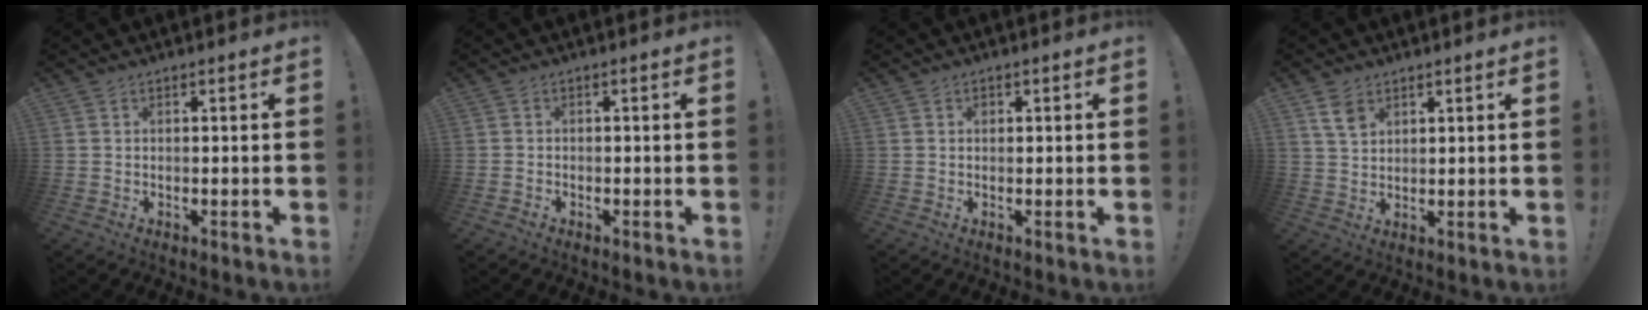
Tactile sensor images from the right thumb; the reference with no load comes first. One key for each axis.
{"total": 1.0, "fx": -0.8, "fy": 0.5, "fz": 0.1, "tx": 0.002, "ty": 0.002, "tz": -0.014}
{"total": 0.6, "fx": 0.1, "fy": 0.6, "fz": 0.1, "tx": 0.000, "ty": 0.002, "tz": 0.000}
{"total": 5.6, "fx": 3.2, "fy": 3.5, "fz": 2.9, "tx": -0.040, "ty": -0.013, "tz": 0.061}